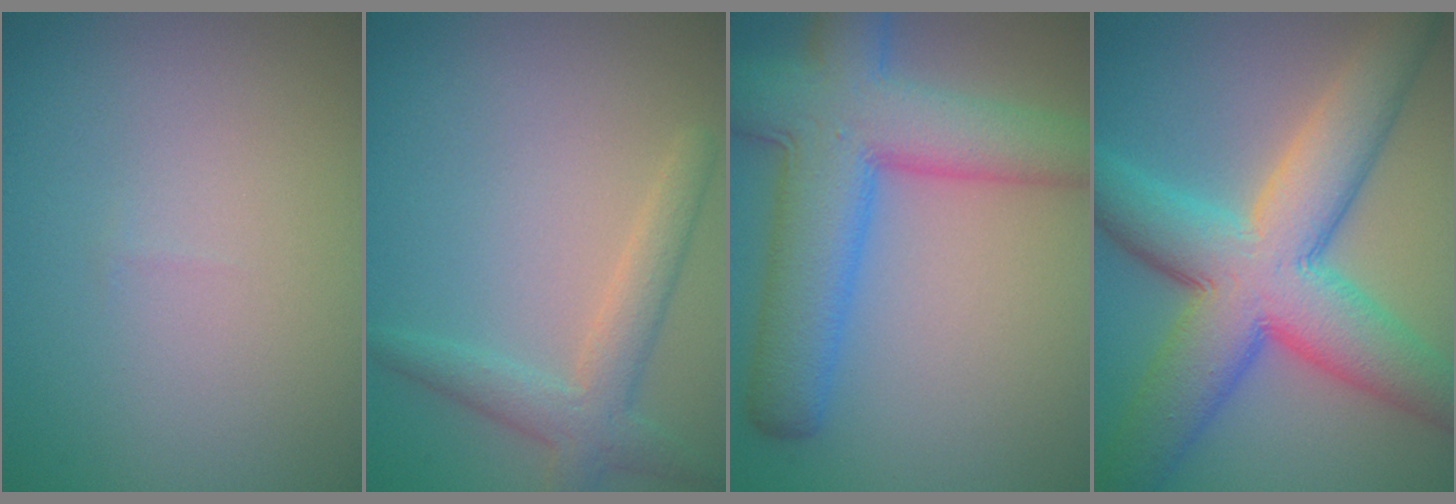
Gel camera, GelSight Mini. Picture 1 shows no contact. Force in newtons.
{"total": 3.3, "press": 3.3, "slide": 0.1}
{"total": 9.7, "press": 9.7, "slide": 0.5}
{"total": 12.0, "press": 12.0, "slide": 0.3}